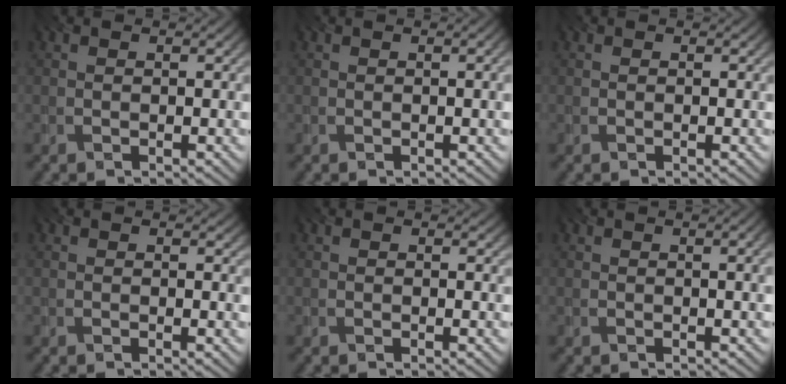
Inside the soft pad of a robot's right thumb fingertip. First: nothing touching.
{"total": 1.4, "force": [0.2, 0.0, 1.4], "torque": [-0.017, 0.003, 0.002]}
{"total": 0.0}
{"total": 1.0, "force": [0.5, 0.4, 0.7], "torque": [-0.011, -0.002, 0.007]}
{"total": 0.6, "force": [0.4, 0.3, 0.5], "torque": [-0.008, -0.002, 0.005]}
{"total": 2.2, "force": [0.4, 0.2, 2.2], "torque": [-0.026, 0.005, 0.006]}